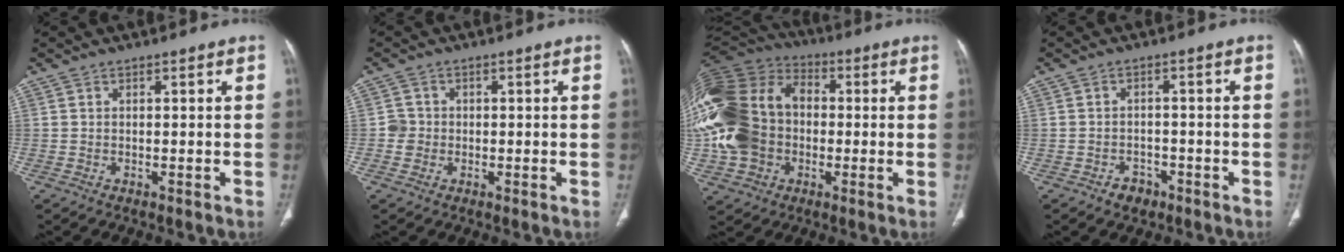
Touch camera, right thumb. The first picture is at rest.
{"total": 2.4, "force": [-0.4, 2.3, 0.3], "torque": [0.012, 0.008, -0.011]}
{"total": 25.6, "force": [-1.9, 19.9, 16.0], "torque": [-0.366, 0.038, -0.035]}
{"total": 3.2, "force": [-2.0, 2.3, 1.0], "torque": [-0.006, 0.017, -0.024]}